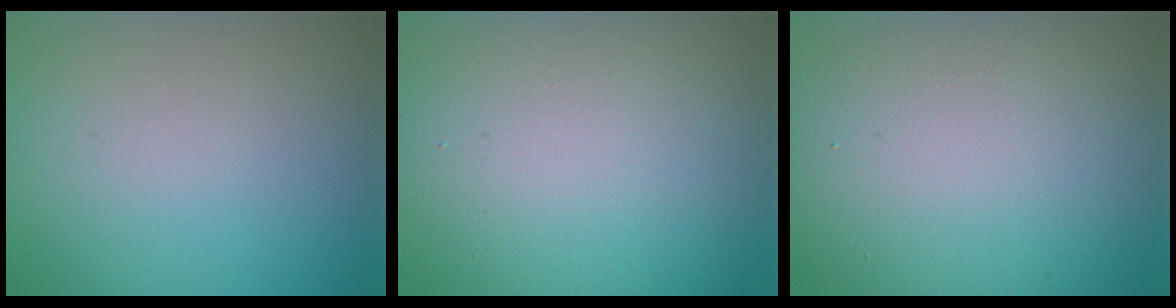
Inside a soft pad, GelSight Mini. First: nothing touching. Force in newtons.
{"total": 16.2, "press": 16.1, "slide": 1.0}
{"total": 15.8, "press": 15.8, "slide": 1.1}